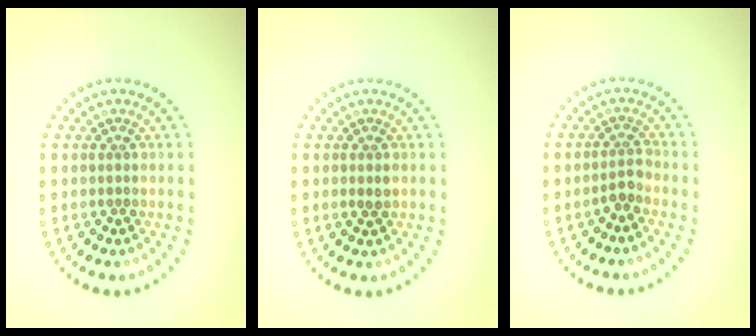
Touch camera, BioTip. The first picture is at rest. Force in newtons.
{"total": 0.8, "press": 0.8, "slide": 0.2}
{"total": 1.5, "press": 1.0, "slide": 1.1}